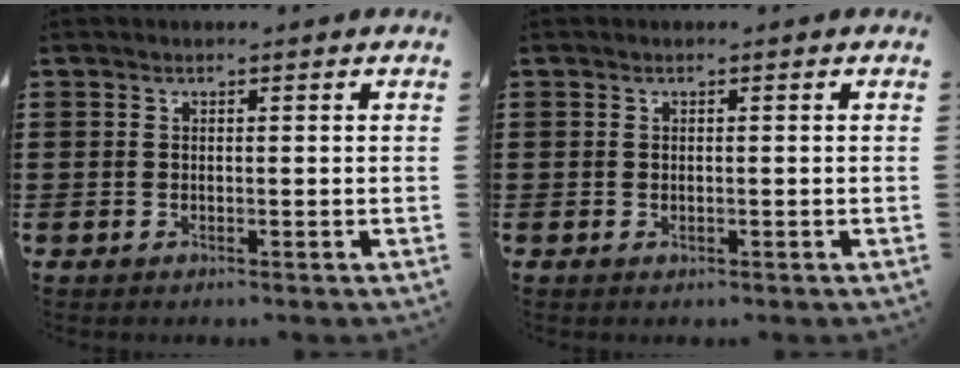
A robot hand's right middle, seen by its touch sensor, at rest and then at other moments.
{"total": 0.0}